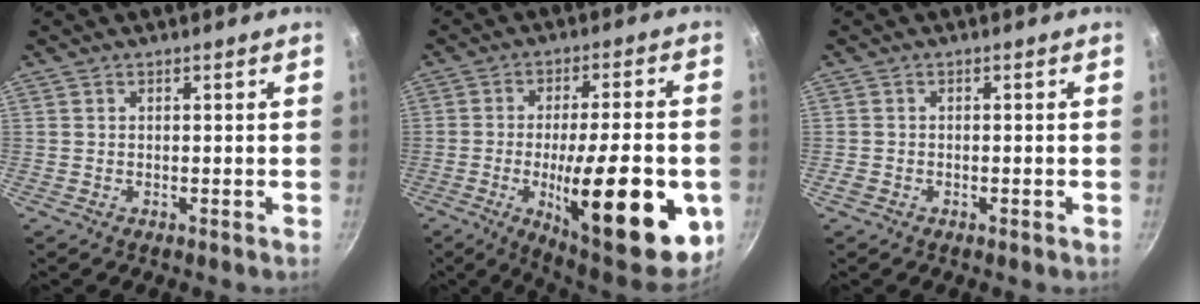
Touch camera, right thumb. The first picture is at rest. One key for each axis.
{"total": 25.7, "fx": -6.7, "fy": 7.9, "fz": 23.5, "tx": -0.303, "ty": 0.005, "tz": -0.089}
{"total": 1.4, "fx": -0.8, "fy": 0.9, "fz": 0.7, "tx": -0.018, "ty": 0.004, "tz": -0.016}